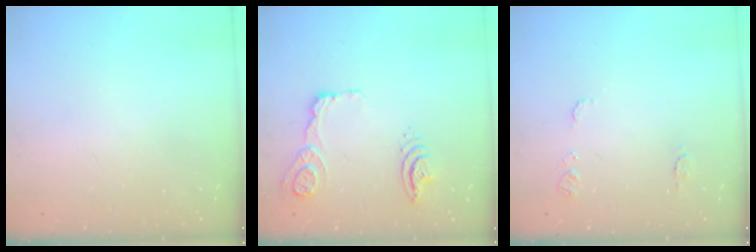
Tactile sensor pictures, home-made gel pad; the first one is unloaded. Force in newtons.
{"total": 21.3, "press": 16.2, "slide": 13.8}
{"total": 7.1, "press": 7.0, "slide": 0.7}